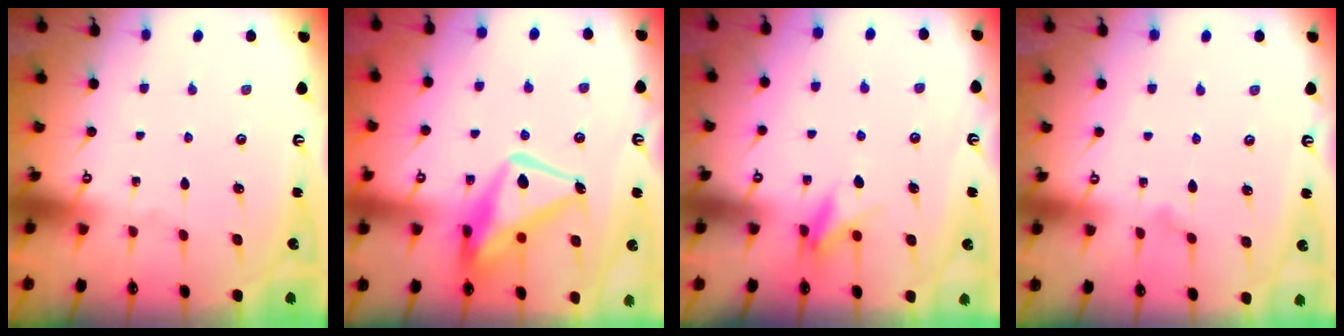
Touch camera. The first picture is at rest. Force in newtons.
{"total": 15.6, "press": 15.5, "slide": 1.4}
{"total": 6.9, "press": 6.7, "slide": 1.4}
{"total": 6.2, "press": 6.2, "slide": 0.3}